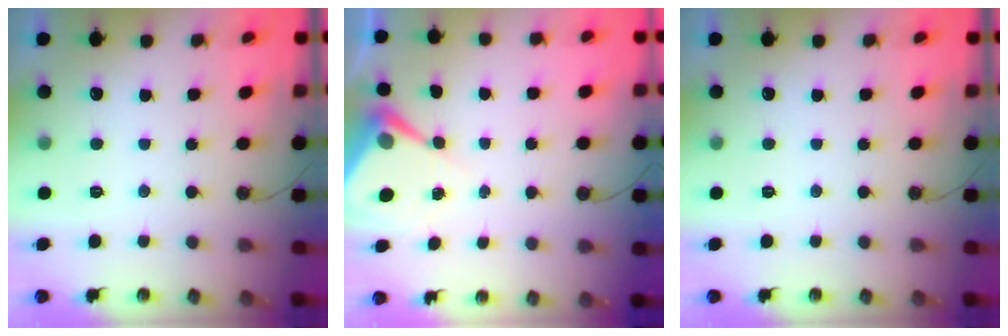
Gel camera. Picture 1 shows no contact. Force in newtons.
{"total": 7.4, "press": 7.4, "slide": 0.4}
{"total": 0.0}